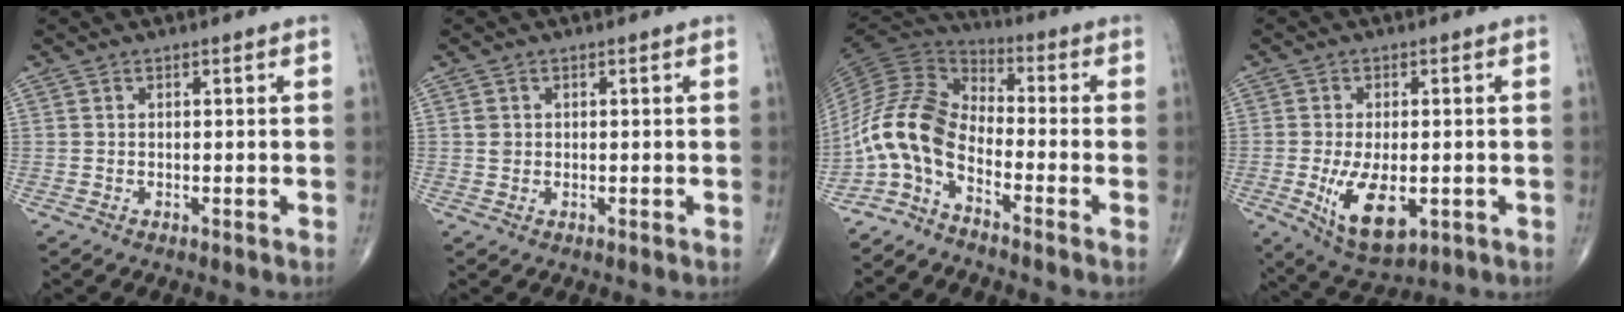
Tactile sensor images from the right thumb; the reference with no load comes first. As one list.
[{"total": 1.3, "force": [0.2, 1.2, 0.6], "torque": [-0.008, 0.000, 0.007]}, {"total": 10.7, "force": [-5.2, 5.3, 7.7], "torque": [-0.157, 0.067, -0.124]}, {"total": 10.5, "force": [-2.4, 5.3, 8.7], "torque": [-0.147, -0.015, -0.026]}]